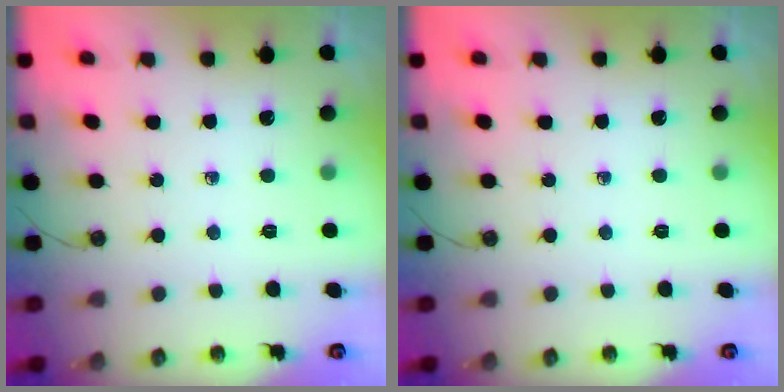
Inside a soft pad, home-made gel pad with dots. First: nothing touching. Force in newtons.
{"total": 0.0}